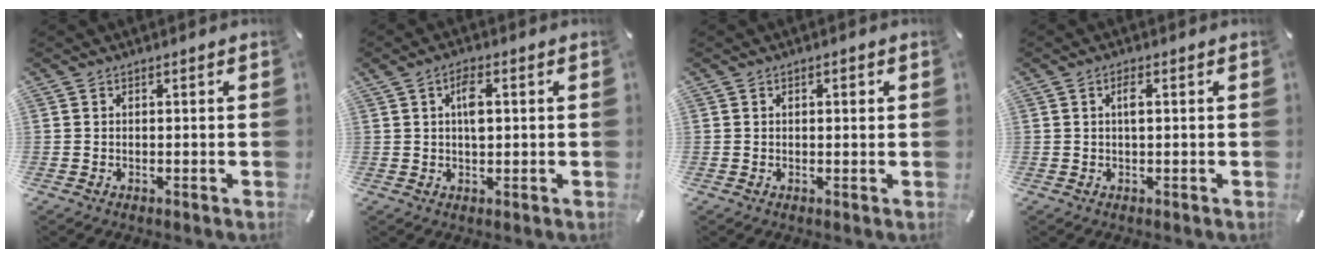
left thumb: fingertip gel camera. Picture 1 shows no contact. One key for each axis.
{"total": 4.7, "fx": 1.1, "fy": 2.1, "fz": 4.0, "tx": -0.070, "ty": 0.002, "tz": 0.014}
{"total": 1.4, "fx": 0.2, "fy": 0.7, "fz": 1.2, "tx": -0.025, "ty": 0.005, "tz": 0.002}
{"total": 2.2, "fx": 0.4, "fy": 0.6, "fz": 2.1, "tx": -0.043, "ty": 0.004, "tz": 0.005}